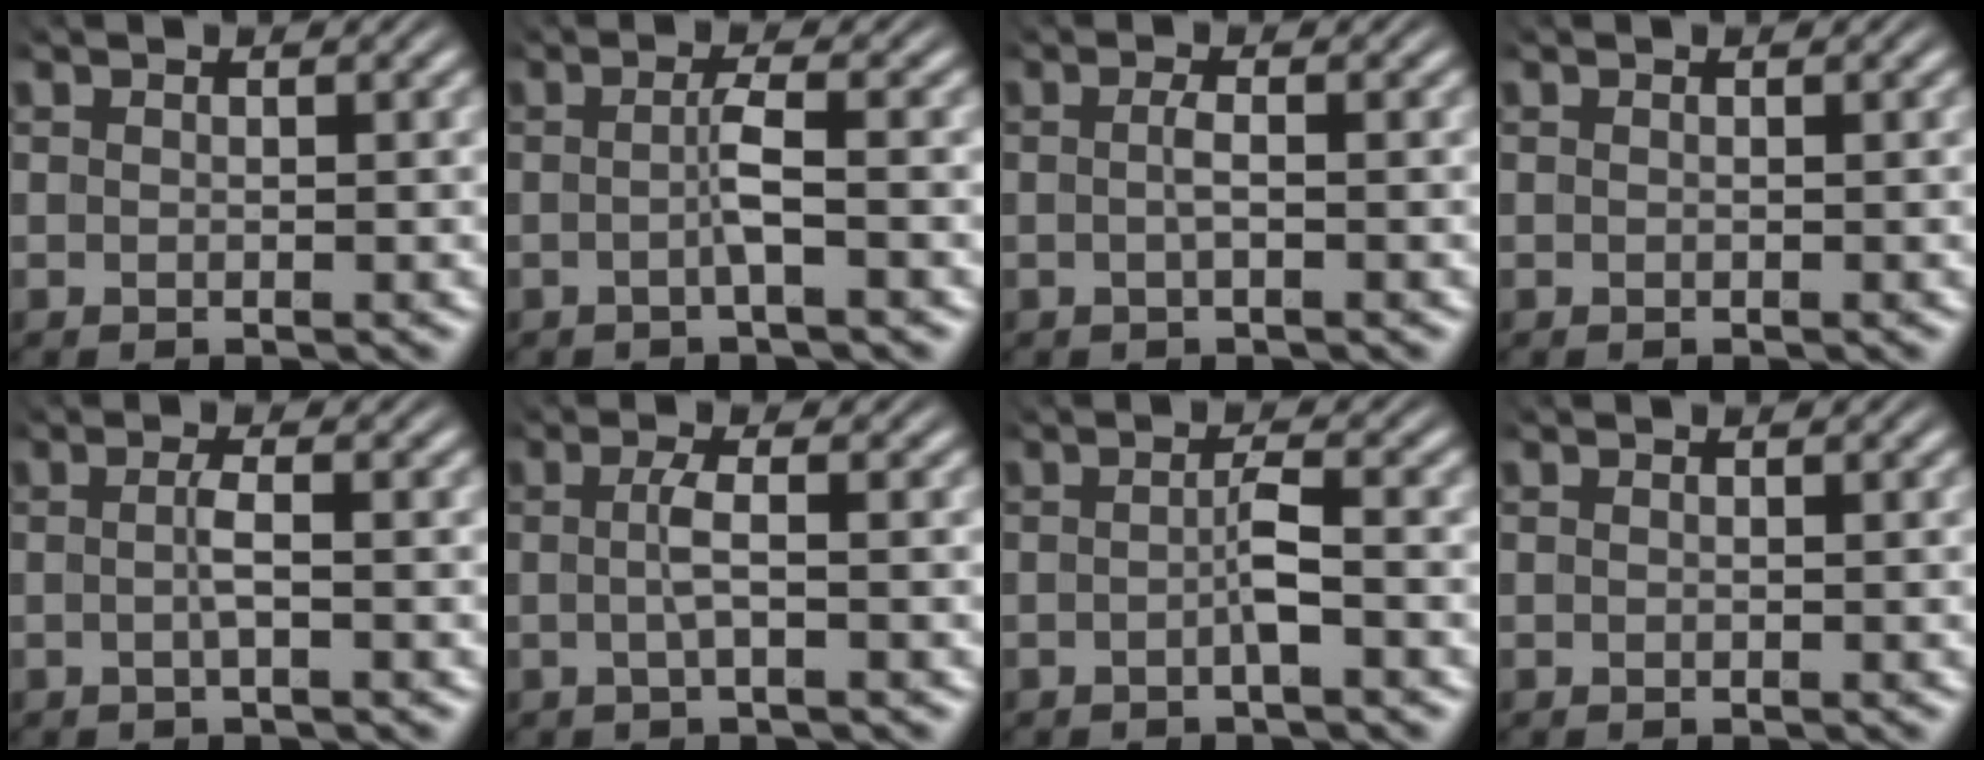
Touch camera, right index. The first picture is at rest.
{"total": 2.1, "force": [-0.7, -0.4, 1.9], "torque": [-0.030, 0.003, -0.016]}
{"total": 1.3, "force": [-0.6, -0.3, 1.2], "torque": [-0.022, -0.003, -0.009]}
{"total": 0.0}
{"total": 1.6, "force": [-0.6, -0.3, 1.5], "torque": [-0.028, -0.002, -0.011]}
{"total": 2.0, "force": [-0.5, -0.3, 2.0], "torque": [-0.038, -0.001, -0.006]}
{"total": 1.8, "force": [-0.8, -0.2, 1.6], "torque": [-0.021, 0.005, -0.019]}
{"total": 0.0}